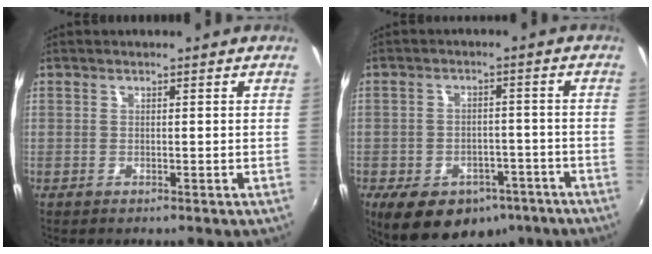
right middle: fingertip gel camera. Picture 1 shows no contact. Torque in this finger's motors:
{"motor_torque": [1.13, -0.99, 0.19, 0.06]}